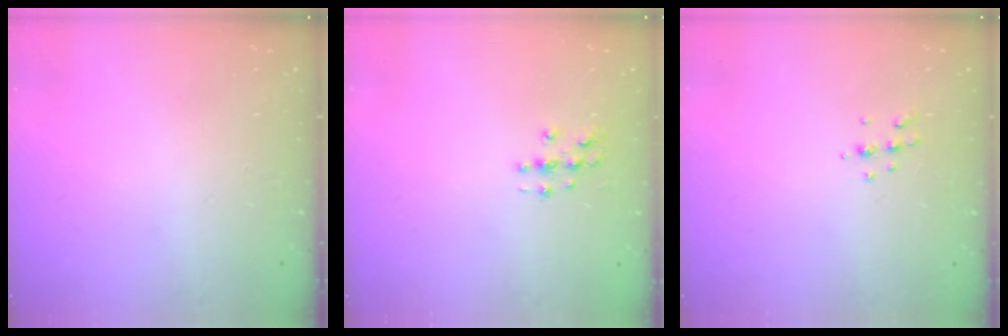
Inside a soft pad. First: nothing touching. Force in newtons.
{"total": 2.8, "press": 2.8, "slide": 0.3}
{"total": 4.9, "press": 4.8, "slide": 1.1}